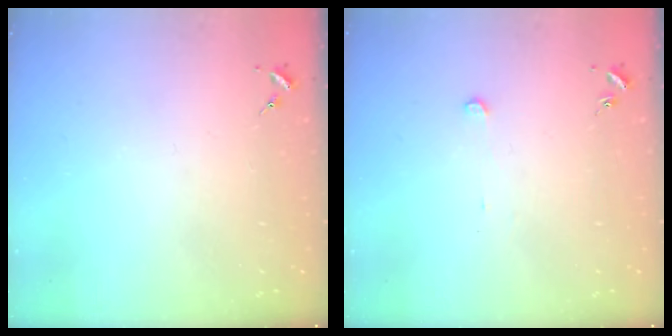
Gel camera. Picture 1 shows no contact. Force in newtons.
{"total": 2.4, "press": 2.4, "slide": 0.2}